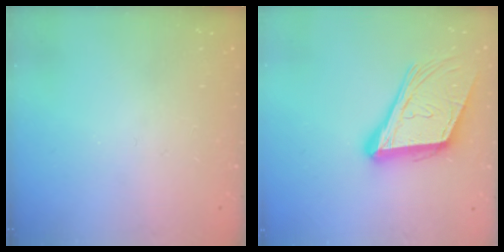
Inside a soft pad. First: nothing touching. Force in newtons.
{"total": 18.8, "press": 18.4, "slide": 4.2}